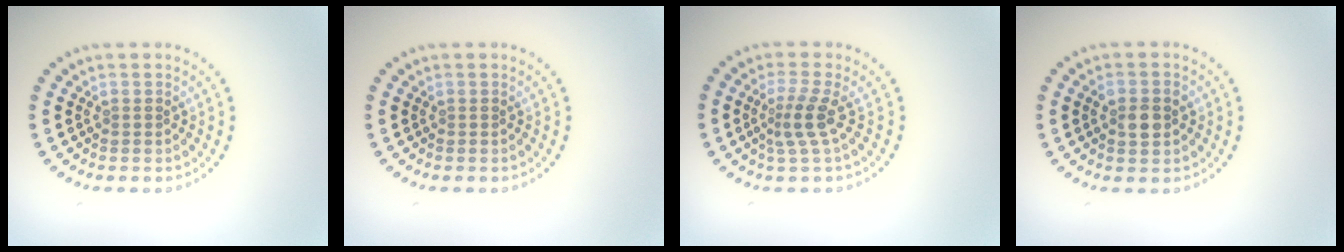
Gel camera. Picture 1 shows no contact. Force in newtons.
{"total": 0.0}
{"total": 2.4, "press": 1.7, "slide": 1.8}
{"total": 2.5, "press": 2.5, "slide": 0.2}